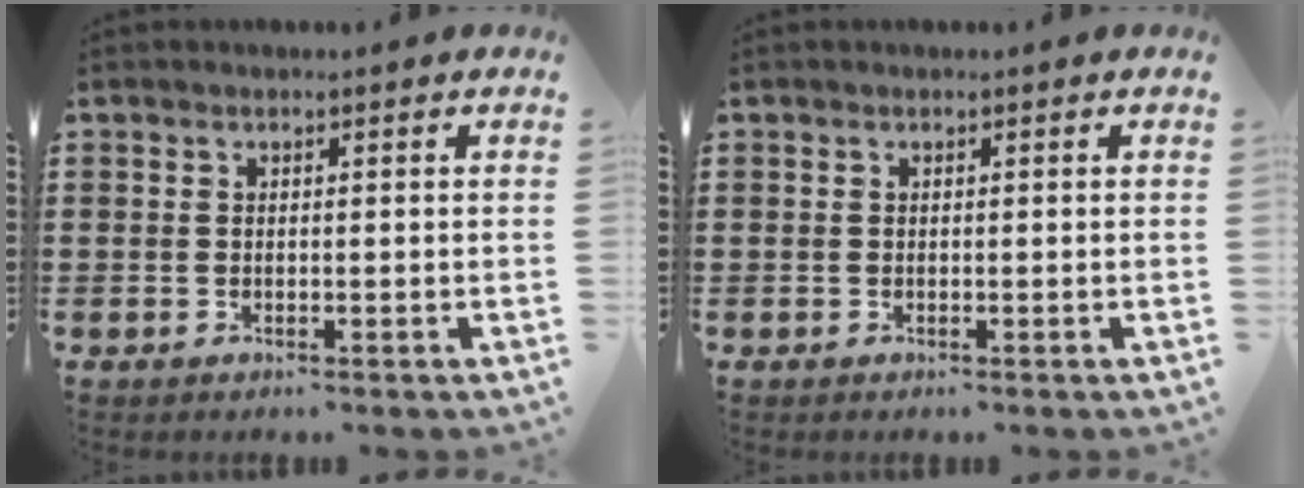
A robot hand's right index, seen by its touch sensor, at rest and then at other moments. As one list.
[{"total": 0.0}]